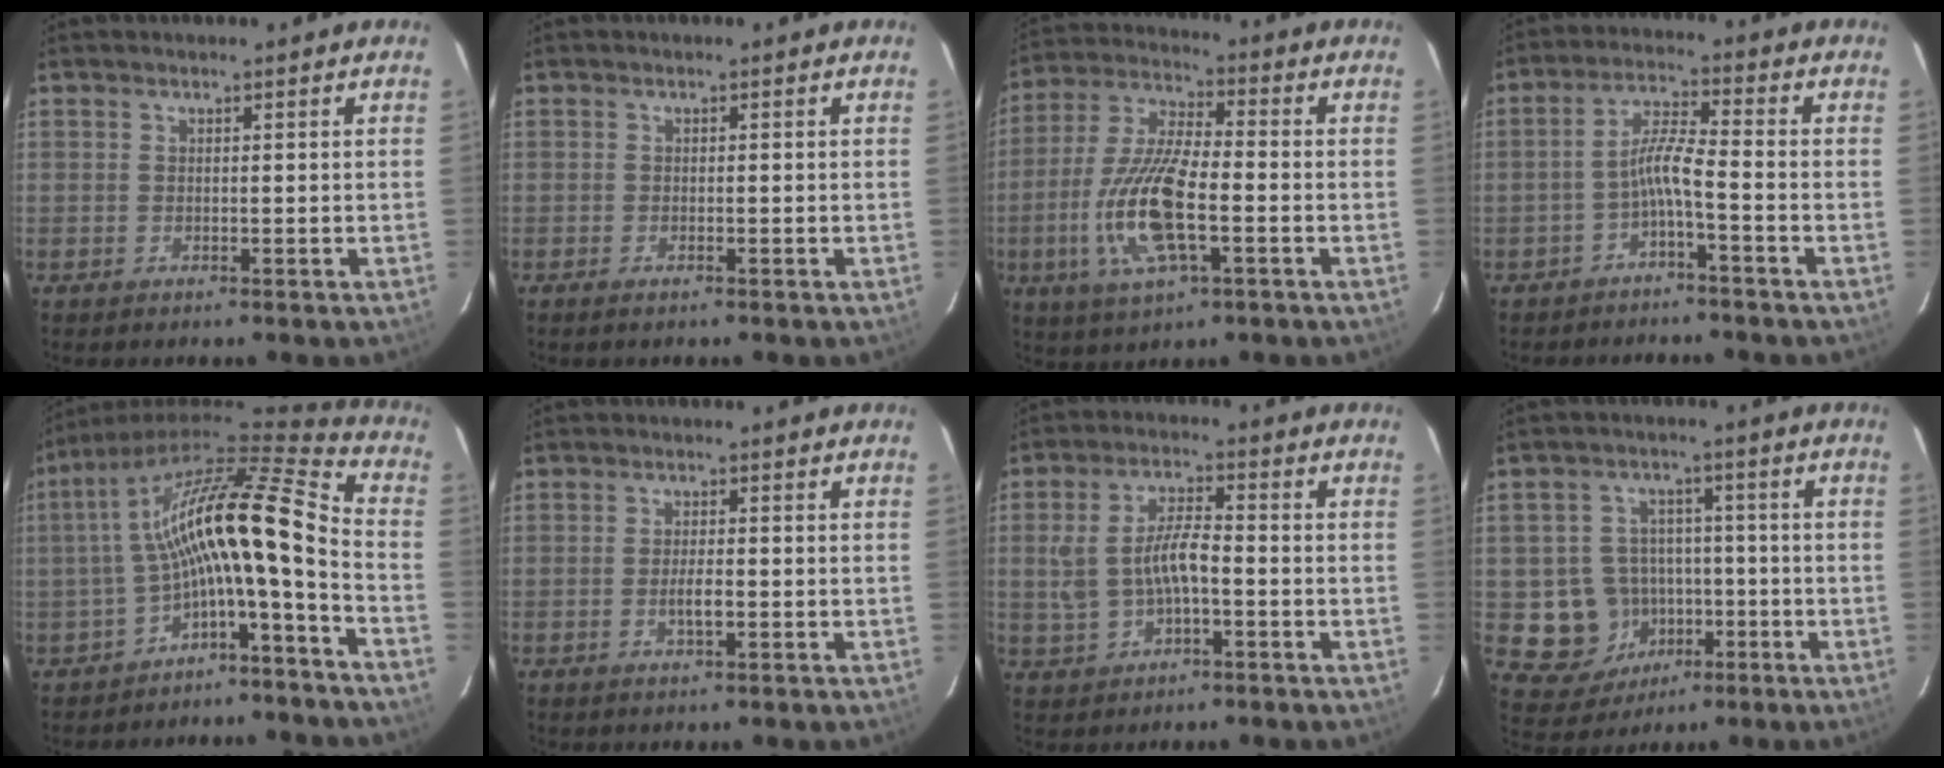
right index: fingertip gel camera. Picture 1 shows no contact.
{"total": 0.8, "force": [-0.6, 0.2, 0.5], "torque": [-0.010, 0.000, -0.012]}
{"total": 15.2, "force": [-4.1, 4.9, 13.8], "torque": [-0.292, -0.006, -0.080]}
{"total": 1.8, "force": [-1.0, 0.3, 1.4], "torque": [-0.028, 0.006, -0.021]}
{"total": 16.4, "force": [-4.3, 2.1, 15.7], "torque": [-0.263, 0.003, -0.080]}
{"total": 2.4, "force": [-0.8, 0.5, 2.3], "torque": [-0.044, -0.003, -0.012]}
{"total": 8.0, "force": [-1.4, 3.5, 7.0], "torque": [-0.144, 0.011, -0.018]}
{"total": 10.8, "force": [-2.9, 10.1, 2.5], "torque": [-0.076, 0.027, -0.023]}